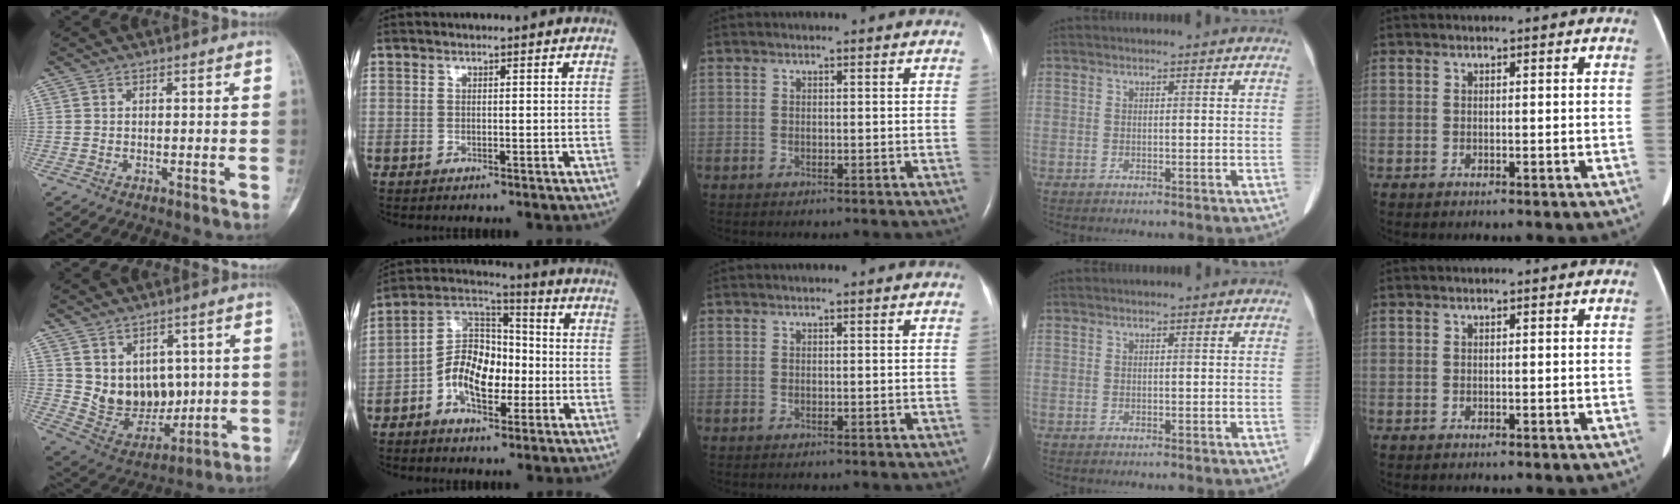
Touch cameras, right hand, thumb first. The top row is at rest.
{"thumb": {"total": 11.3, "force": [2.1, 8.8, 6.9], "torque": [-0.062, -0.024, 0.066]}, "index": {"total": 11.2, "force": [-3.1, 6.1, 8.9], "torque": [-0.171, 0.029, -0.060]}}